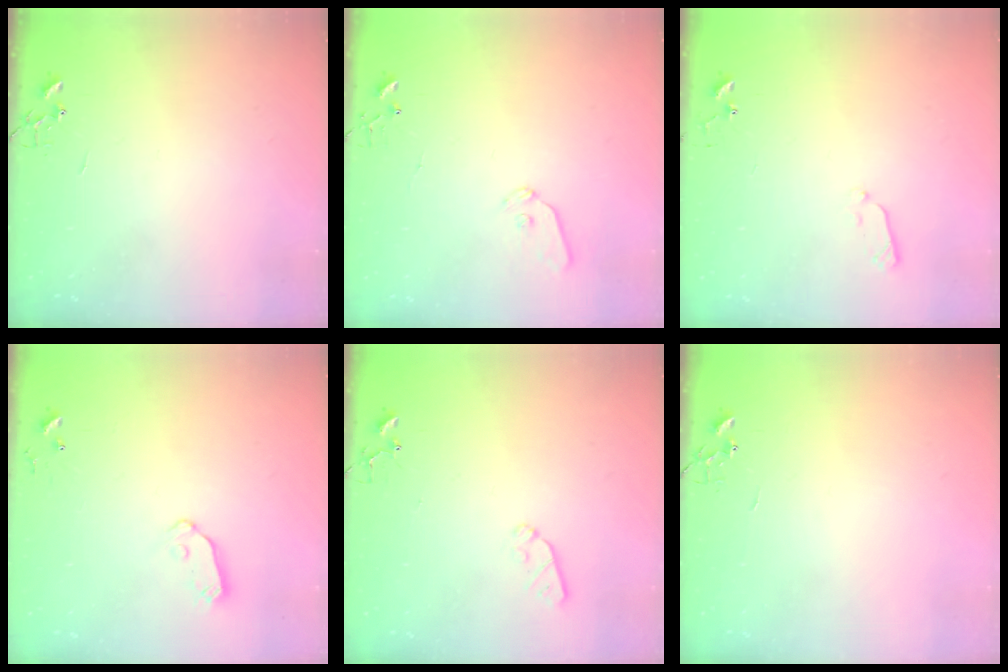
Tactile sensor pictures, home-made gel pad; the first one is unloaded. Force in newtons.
{"total": 6.0, "press": 5.9, "slide": 0.8}
{"total": 5.6, "press": 5.6, "slide": 0.8}
{"total": 6.8, "press": 6.8, "slide": 0.4}
{"total": 5.2, "press": 5.1, "slide": 0.7}
{"total": 0.0}